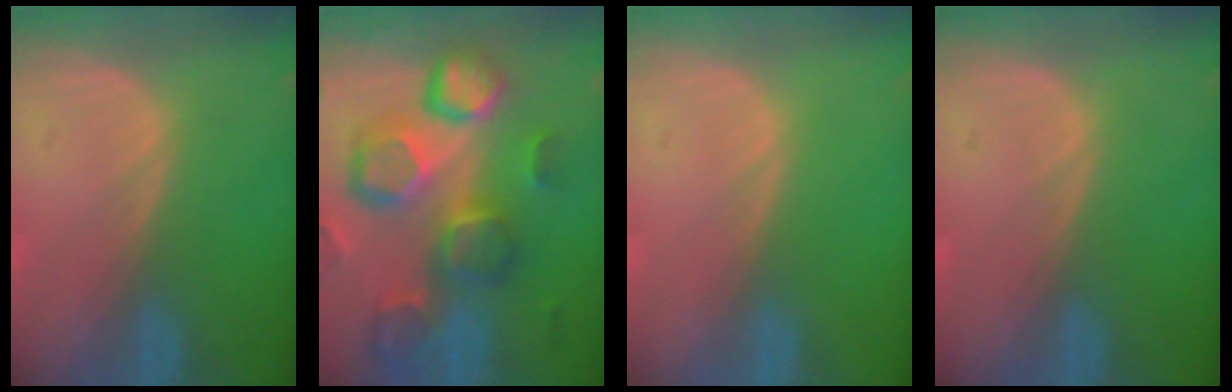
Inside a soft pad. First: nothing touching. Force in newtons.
{"total": 13.1, "press": 11.4, "slide": 6.4}
{"total": 0.0}
{"total": 0.0}